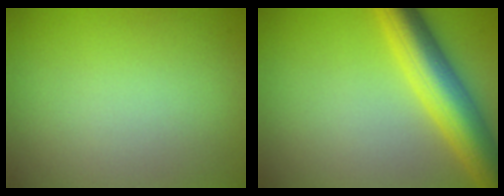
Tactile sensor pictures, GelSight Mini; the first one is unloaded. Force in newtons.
{"total": 7.4, "press": 7.4, "slide": 0.2}